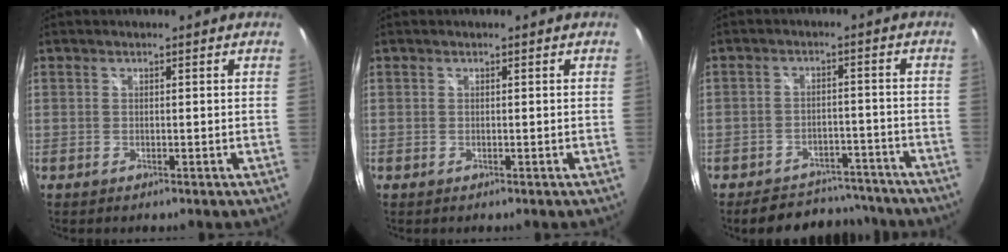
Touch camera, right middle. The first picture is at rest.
{"total": 0.0}
{"total": 12.4, "force": [-10.9, 4.8, 3.3], "torque": [-0.072, 0.025, -0.135]}